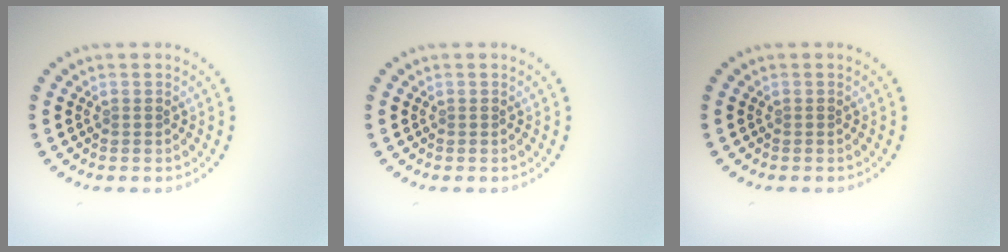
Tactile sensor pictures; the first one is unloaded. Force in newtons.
{"total": 0.0}
{"total": 0.0}